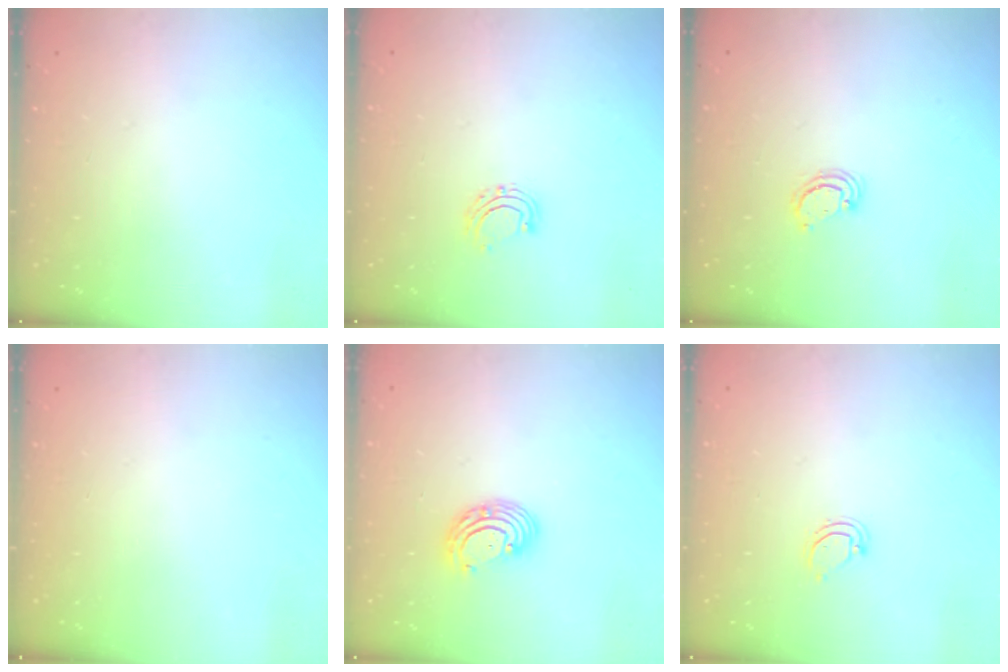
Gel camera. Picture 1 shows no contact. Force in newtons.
{"total": 5.5, "press": 5.4, "slide": 1.1}
{"total": 2.6, "press": 2.6, "slide": 0.3}
{"total": 0.0}
{"total": 5.8, "press": 5.8, "slide": 0.7}
{"total": 3.6, "press": 3.6, "slide": 0.5}